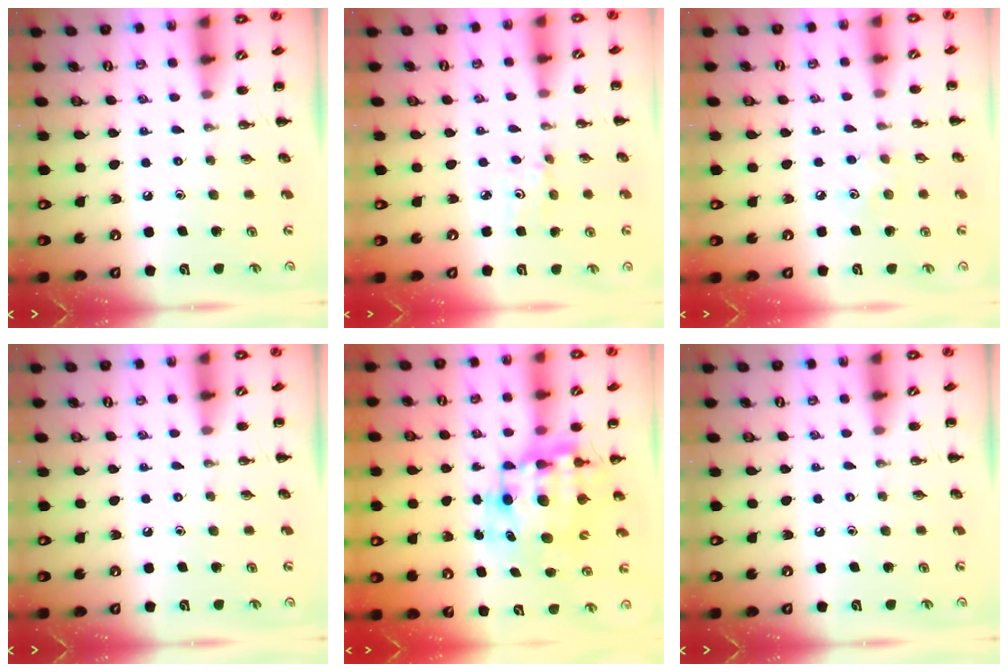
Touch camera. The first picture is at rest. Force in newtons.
{"total": 3.5, "press": 3.4, "slide": 0.9}
{"total": 4.0, "press": 3.9, "slide": 1.0}
{"total": 0.0}
{"total": 9.7, "press": 9.4, "slide": 2.4}
{"total": 0.0}